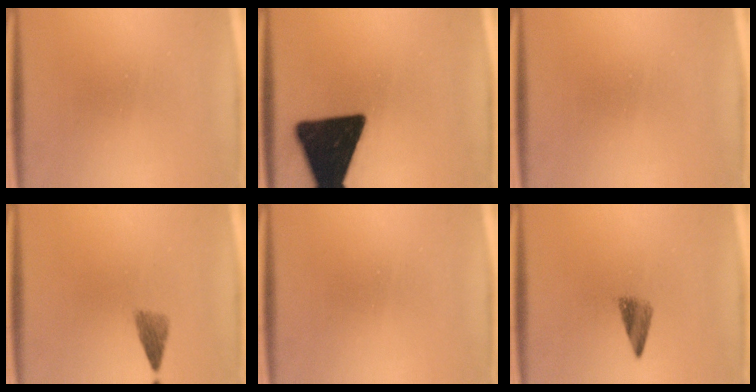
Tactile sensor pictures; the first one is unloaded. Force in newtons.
{"total": 19.0}
{"total": 0.0}
{"total": 2.2}
{"total": 0.0}
{"total": 2.7}